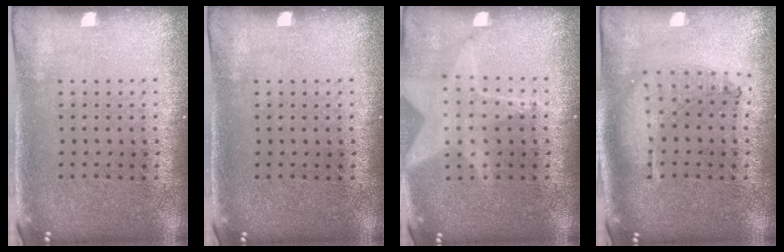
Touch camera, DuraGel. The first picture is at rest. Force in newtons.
{"total": 0.0}
{"total": 1.3, "press": 1.3, "slide": 0.1}
{"total": 1.0, "press": 0.9, "slide": 0.3}